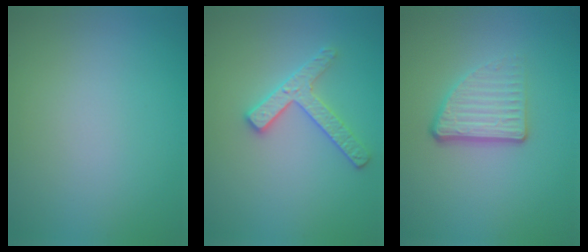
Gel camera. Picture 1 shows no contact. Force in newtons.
{"total": 2.6, "press": 2.5, "slide": 0.4}
{"total": 3.7, "press": 2.4, "slide": 2.8}